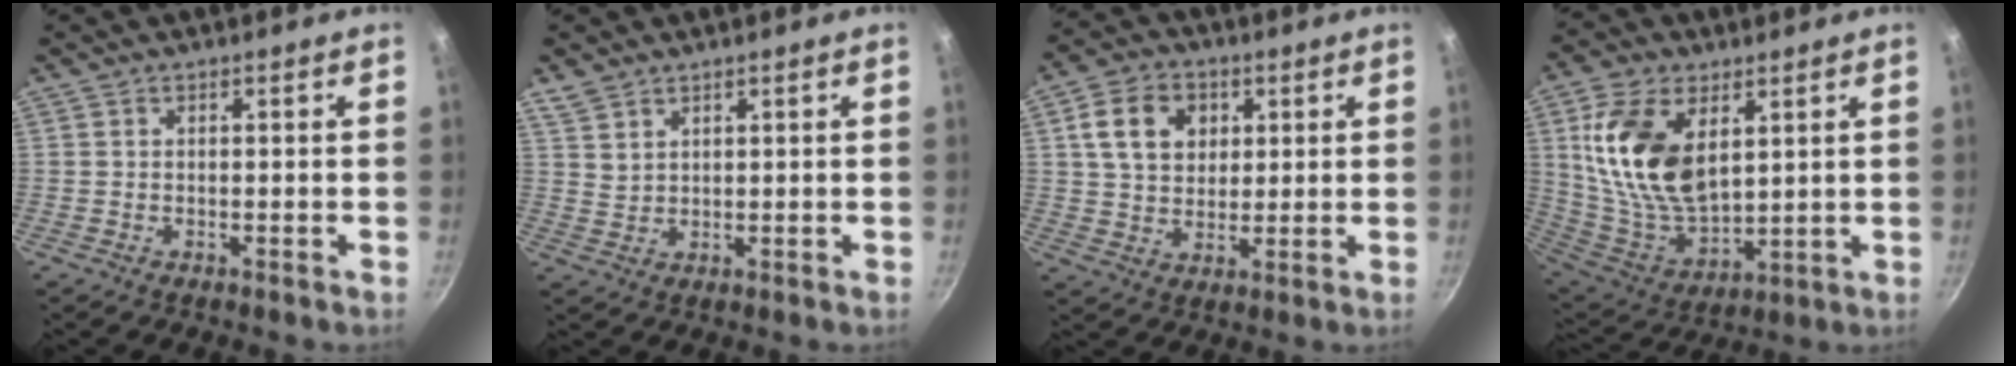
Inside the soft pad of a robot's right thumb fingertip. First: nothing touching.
{"total": 4.6, "force": [3.9, 1.8, 1.5], "torque": [-0.024, -0.021, 0.087]}
{"total": 10.4, "force": [3.1, 8.0, 5.9], "torque": [-0.083, 0.002, 0.049]}
{"total": 18.6, "force": [5.5, 10.7, 14.1], "torque": [-0.256, -0.032, 0.121]}